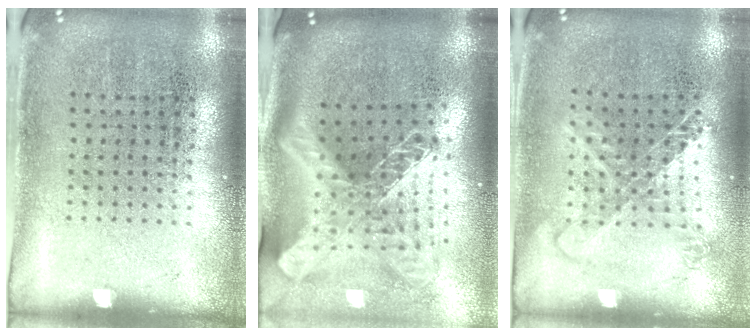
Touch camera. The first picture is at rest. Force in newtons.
{"total": 2.9, "press": 2.0, "slide": 2.1}
{"total": 1.3, "press": 1.2, "slide": 0.6}